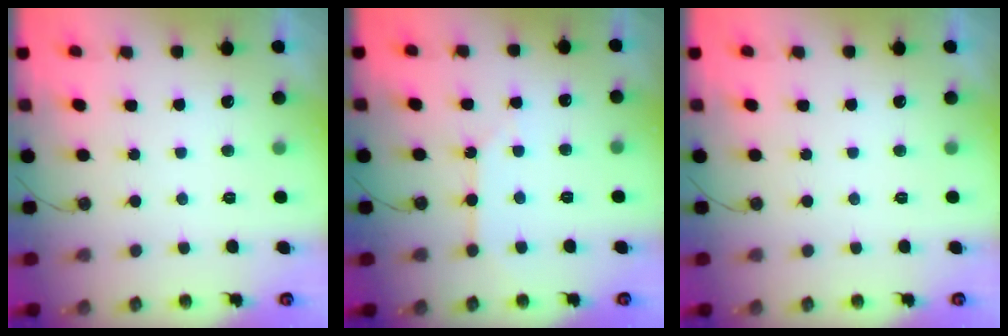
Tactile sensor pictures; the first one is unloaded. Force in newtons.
{"total": 2.5, "press": 2.5, "slide": 0.4}
{"total": 0.0}